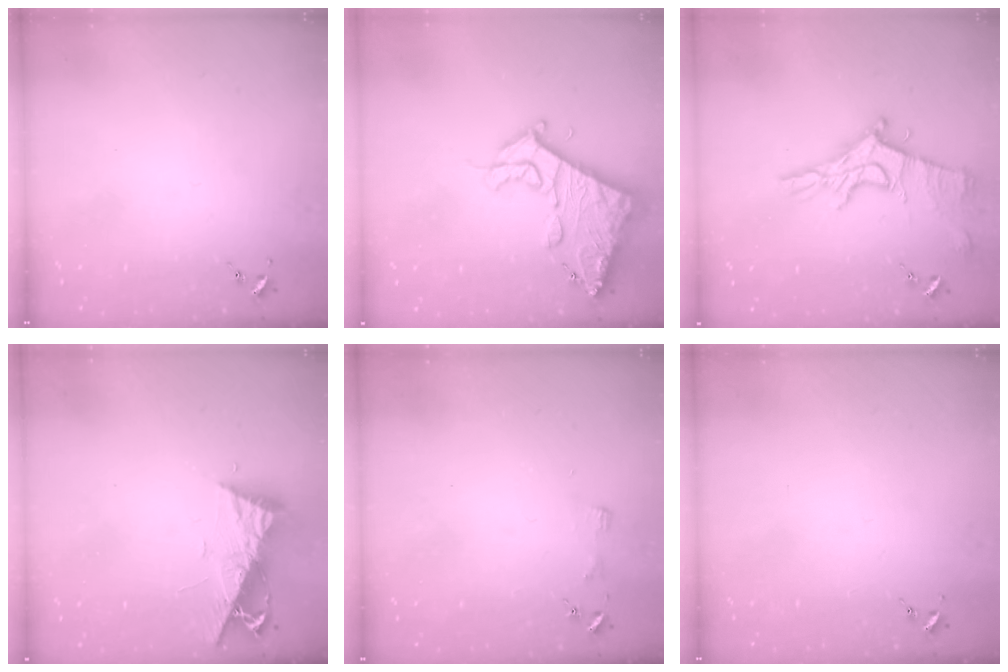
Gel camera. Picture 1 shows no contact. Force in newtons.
{"total": 15.7, "press": 15.6, "slide": 1.7}
{"total": 14.1, "press": 14.1, "slide": 1.3}
{"total": 9.7, "press": 9.7, "slide": 0.7}
{"total": 3.4, "press": 3.3, "slide": 0.4}
{"total": 0.0}